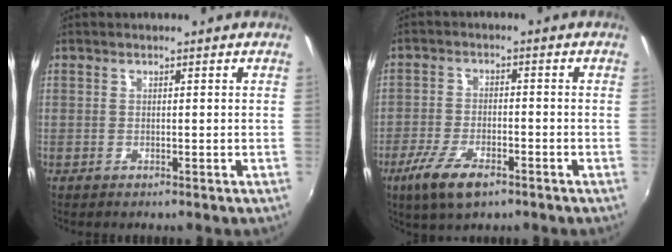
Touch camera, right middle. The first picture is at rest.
{"total": 8.5, "force": [-5.2, 3.1, 5.9], "torque": [-0.141, -0.021, -0.097]}